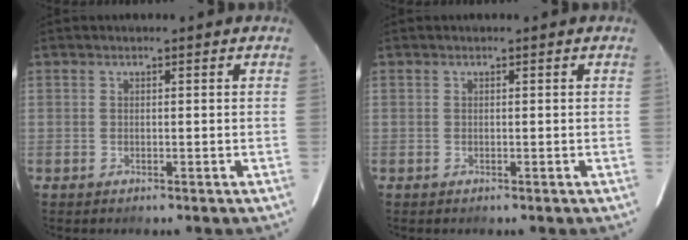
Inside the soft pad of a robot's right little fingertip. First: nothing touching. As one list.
[{"total": 0.0}]